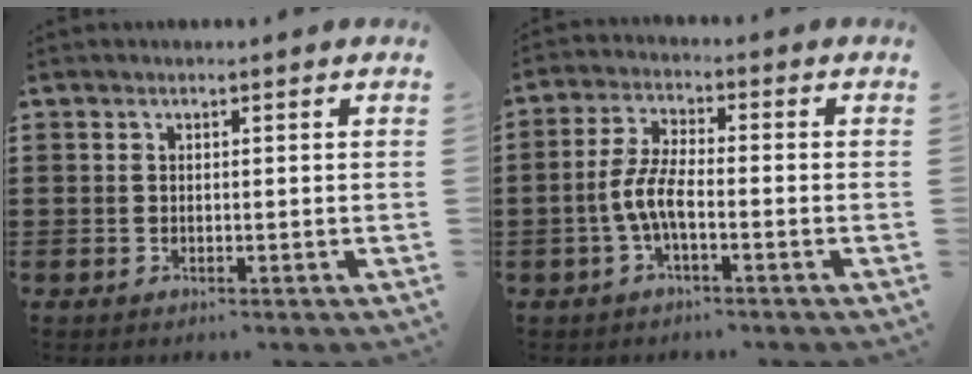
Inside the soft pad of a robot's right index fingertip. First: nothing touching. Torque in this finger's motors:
{"motor_torque": [1.09, -0.61, 0.75, 0.21]}